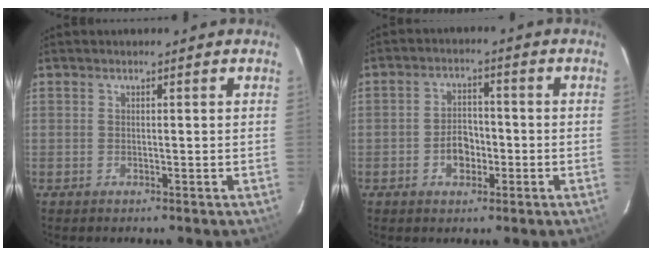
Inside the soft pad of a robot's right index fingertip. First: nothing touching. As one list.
[{"total": 4.9, "force": [-1.7, 3.5, 3.0], "torque": [-0.056, 0.010, -0.023]}]